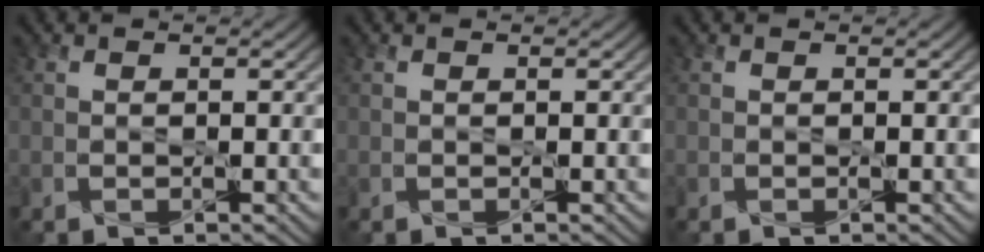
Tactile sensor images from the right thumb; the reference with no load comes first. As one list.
[{"total": 0.0}, {"total": 0.0}]